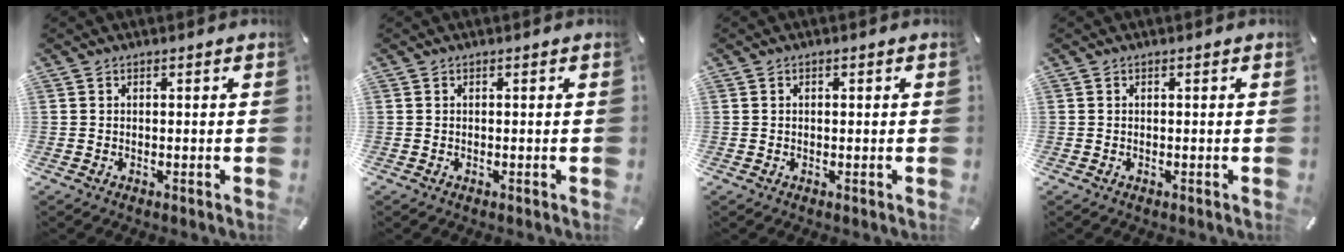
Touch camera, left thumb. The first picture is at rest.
{"total": 0.0}
{"total": 0.7, "force": [0.0, 0.5, 0.6], "torque": [-0.011, 0.002, -0.002]}
{"total": 0.0}